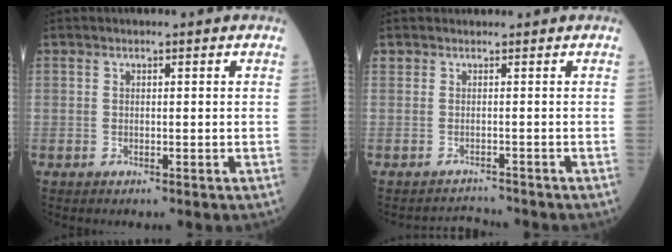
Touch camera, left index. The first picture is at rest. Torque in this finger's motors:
{"motor_torque": [-0.29, -0.18, -1.05, -0.21]}